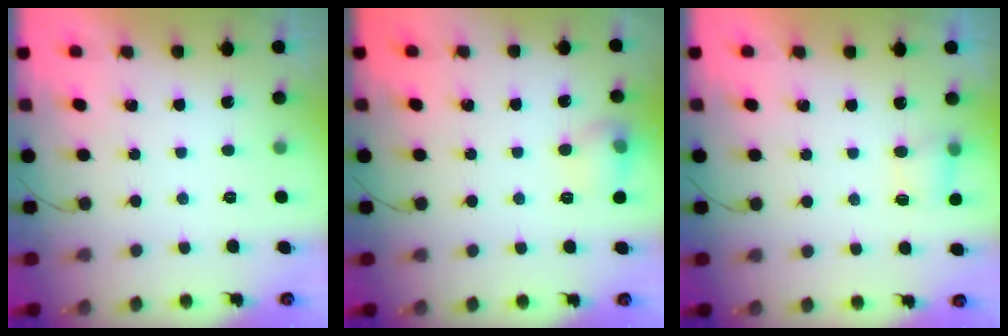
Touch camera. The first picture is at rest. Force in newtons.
{"total": 7.9, "press": 7.8, "slide": 1.0}
{"total": 4.4, "press": 4.3, "slide": 1.0}